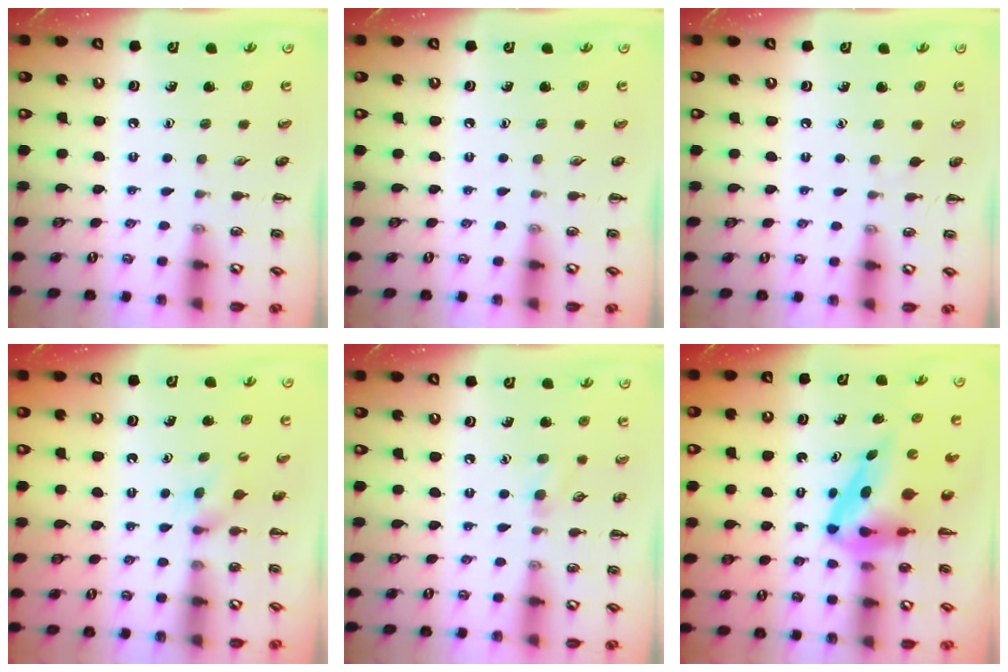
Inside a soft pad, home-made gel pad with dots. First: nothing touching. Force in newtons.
{"total": 0.0}
{"total": 2.2, "press": 1.9, "slide": 0.9}
{"total": 3.4, "press": 3.1, "slide": 1.2}
{"total": 5.3, "press": 5.0, "slide": 1.9}
{"total": 5.8, "press": 5.6, "slide": 1.7}